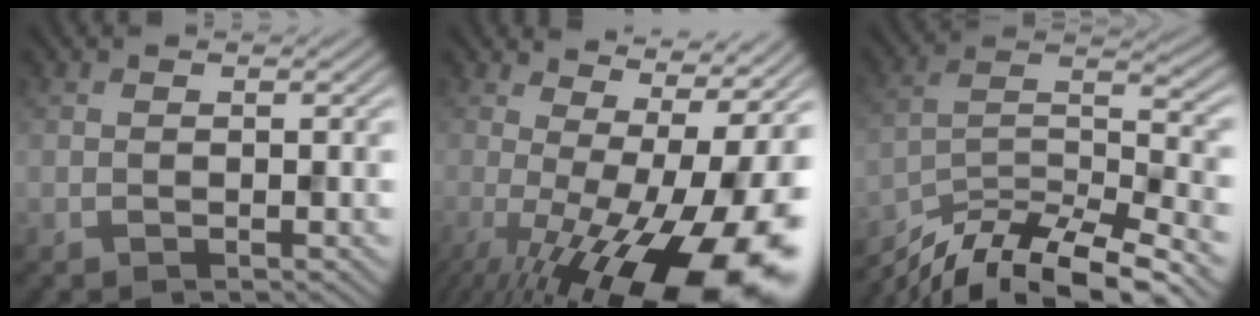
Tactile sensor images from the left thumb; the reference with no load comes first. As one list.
[{"total": 20.5, "force": [-5.3, 7.4, 18.4], "torque": [-0.256, -0.017, -0.071]}, {"total": 13.0, "force": [-10.3, 3.5, 7.1], "torque": [-0.137, -0.005, -0.187]}]